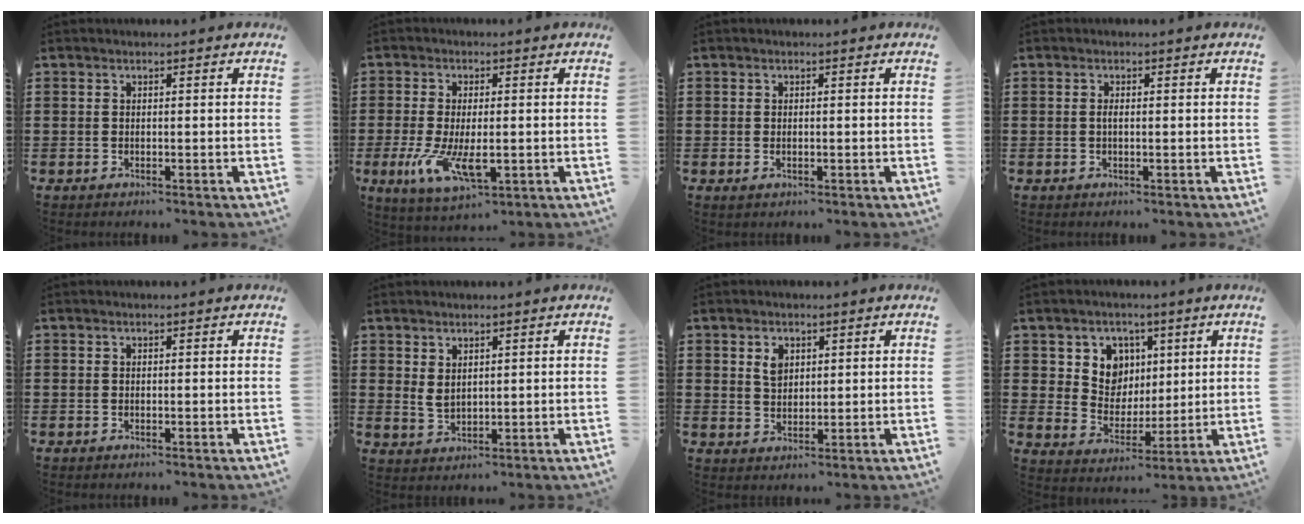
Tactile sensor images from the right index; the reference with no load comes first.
{"total": 7.9, "force": [-1.5, 3.3, 7.0], "torque": [-0.153, -0.013, -0.025]}
{"total": 0.7, "force": [0.0, 0.3, 0.7], "torque": [-0.015, 0.000, -0.001]}
{"total": 0.9, "force": [-0.1, 0.3, 0.9], "torque": [-0.018, -0.001, -0.002]}
{"total": 0.0}
{"total": 2.2, "force": [1.4, 1.2, 1.3], "torque": [-0.027, 0.003, 0.027]}
{"total": 2.9, "force": [1.3, 2.0, 1.7], "torque": [-0.040, 0.007, 0.025]}
{"total": 7.1, "force": [2.9, 6.2, 1.6], "torque": [-0.054, -0.001, 0.052]}